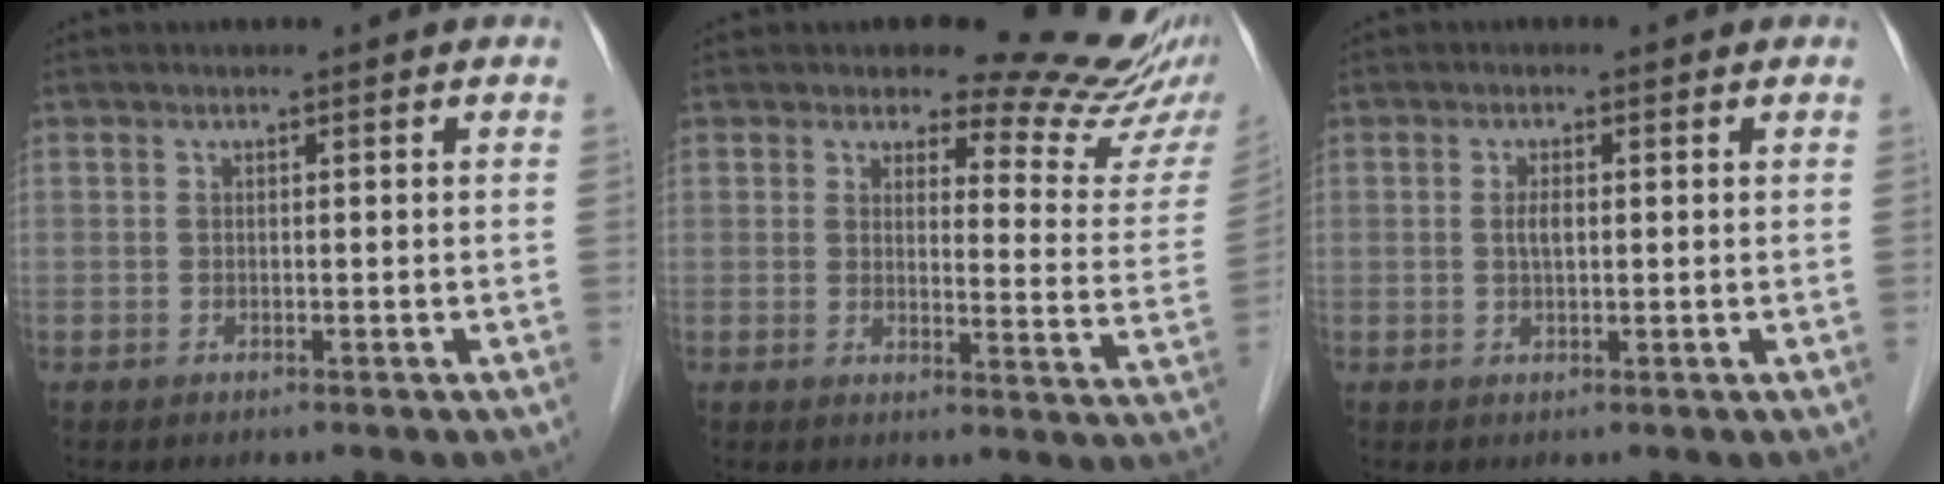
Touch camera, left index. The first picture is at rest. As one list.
[{"total": 14.7, "force": [13.5, 3.8, 4.5], "torque": [-0.026, -0.085, 0.124]}, {"total": 1.8, "force": [0.1, 0.7, 1.7], "torque": [-0.037, 0.000, 0.004]}]